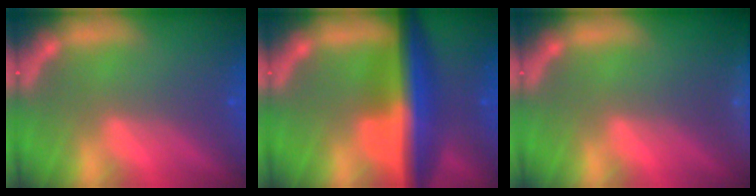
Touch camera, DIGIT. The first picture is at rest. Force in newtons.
{"total": 9.5}
{"total": 6.5}